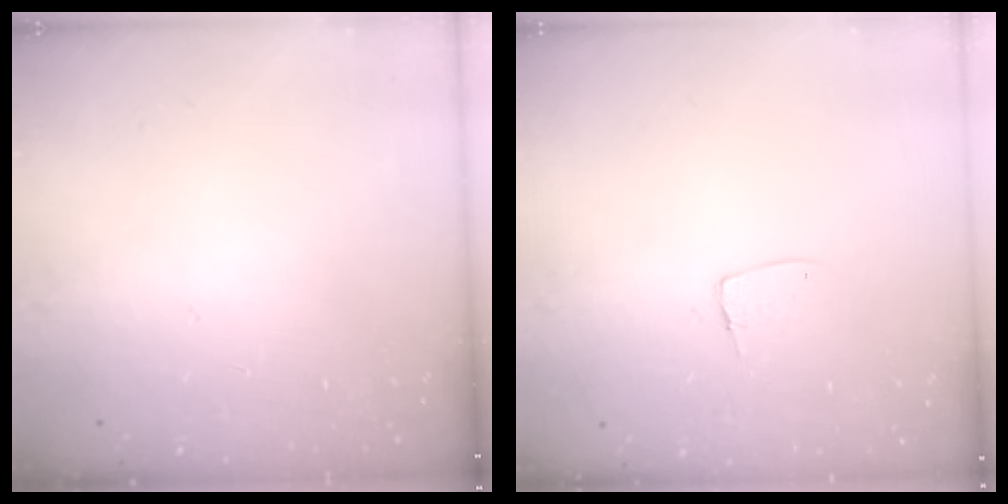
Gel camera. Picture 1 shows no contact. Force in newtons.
{"total": 5.2, "press": 5.2, "slide": 0.3}